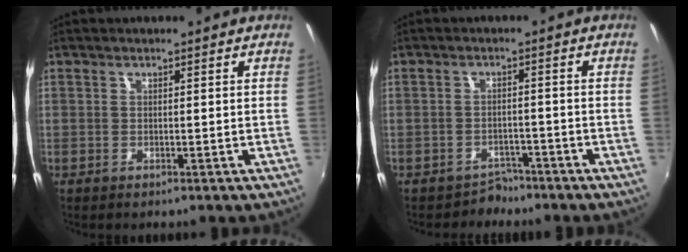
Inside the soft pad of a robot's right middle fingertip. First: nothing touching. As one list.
[{"total": 3.1, "force": [-2.6, 1.8, -0.4], "torque": [0.002, 0.006, -0.041]}]